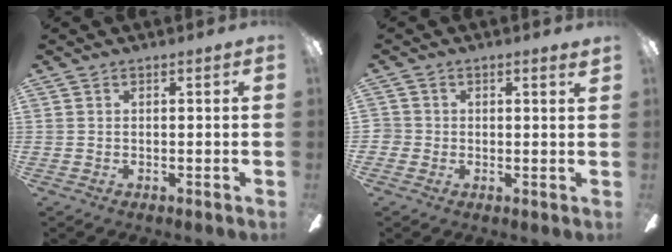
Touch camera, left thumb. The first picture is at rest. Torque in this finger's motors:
{"motor_torque": [-0.02, 0.07, -0.08, 0.24, 0.00]}